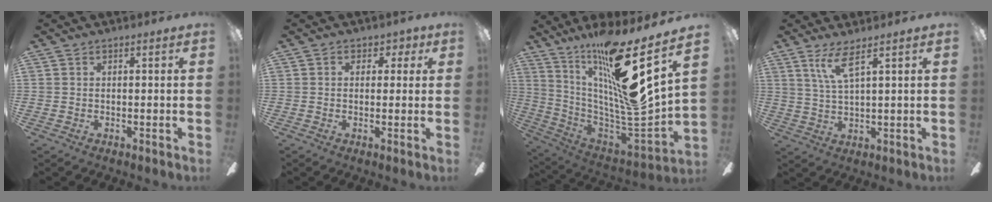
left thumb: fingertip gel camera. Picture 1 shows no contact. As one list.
[{"total": 2.4, "force": [0.2, 2.1, 1.2], "torque": [0.001, 0.003, -0.002]}, {"total": 20.7, "force": [12.9, 1.9, 16.1], "torque": [-0.281, -0.111, 0.198]}, {"total": 6.7, "force": [4.2, 1.0, 5.1], "torque": [-0.113, -0.006, 0.073]}]